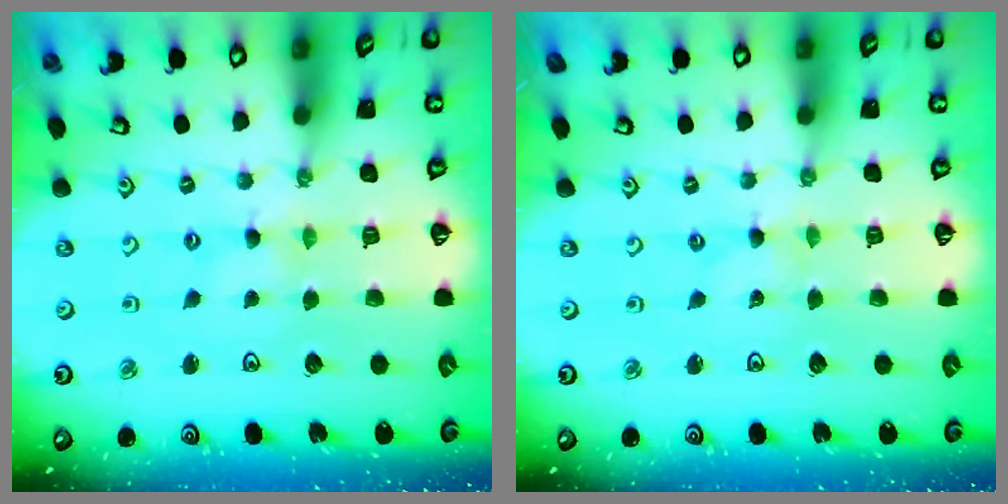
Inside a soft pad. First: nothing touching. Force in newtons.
{"total": 0.0}